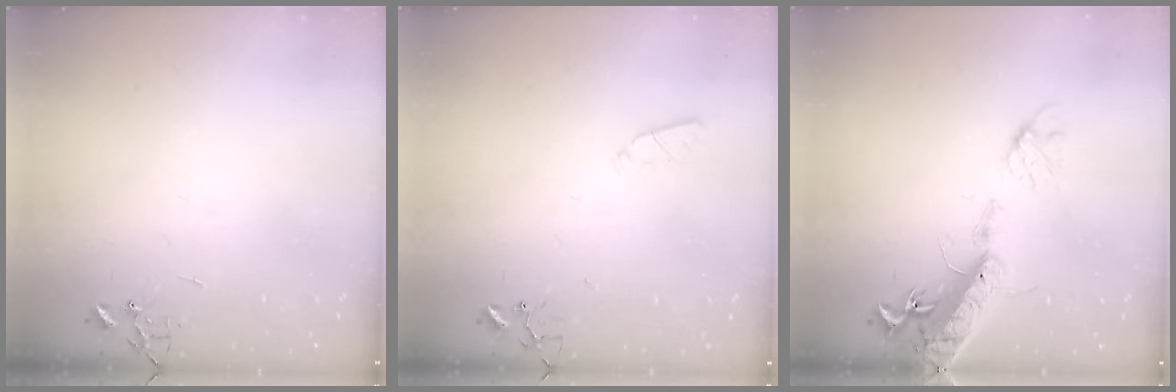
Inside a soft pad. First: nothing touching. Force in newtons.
{"total": 2.9, "press": 2.8, "slide": 0.5}
{"total": 17.9, "press": 17.4, "slide": 3.9}